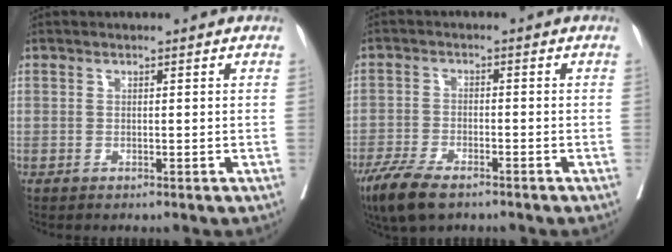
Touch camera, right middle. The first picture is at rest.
{"total": 7.5, "force": [-5.4, 2.0, 4.8], "torque": [-0.095, -0.017, -0.095]}